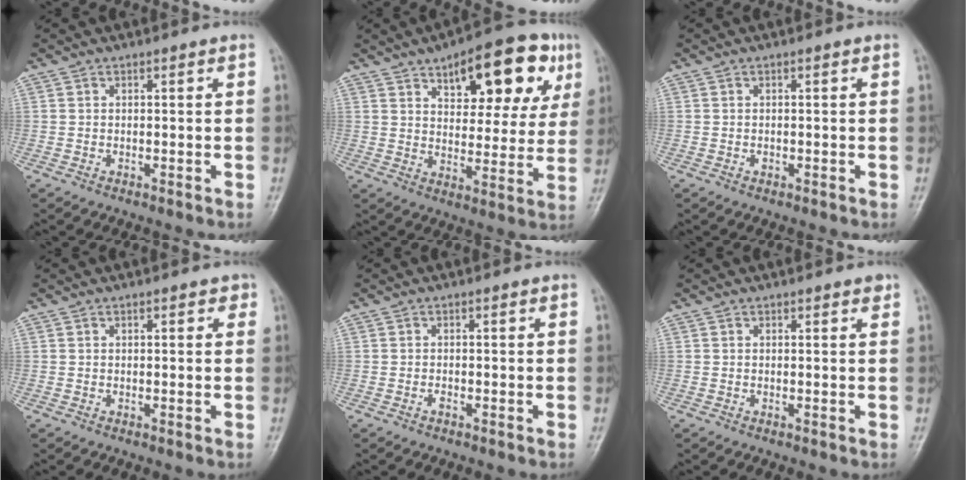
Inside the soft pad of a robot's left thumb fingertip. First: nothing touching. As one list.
[{"total": 18.9, "force": [9.1, 8.5, 14.2], "torque": [-0.145, -0.013, 0.126]}, {"total": 0.7, "force": [-0.2, 0.4, 0.5], "torque": [-0.005, 0.005, -0.002]}, {"total": 1.7, "force": [0.7, 0.8, 1.3], "torque": [-0.010, 0.002, 0.006]}, {"total": 0.8, "force": [-0.4, 0.3, 0.6], "torque": [-0.010, 0.004, -0.007]}, {"total": 0.9, "force": [0.6, 0.4, 0.6], "torque": [-0.006, -0.002, 0.006]}]